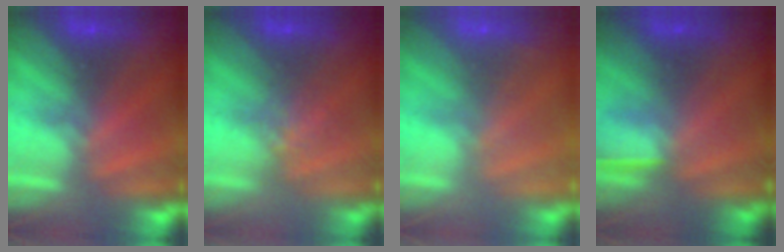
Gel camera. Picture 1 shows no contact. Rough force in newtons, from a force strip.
{"total": 1.2}
{"total": 1.5}
{"total": 1.3}